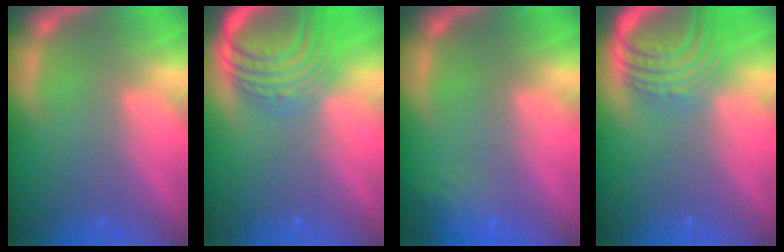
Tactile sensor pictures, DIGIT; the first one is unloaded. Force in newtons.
{"total": 10.0}
{"total": 3.0}
{"total": 8.5}